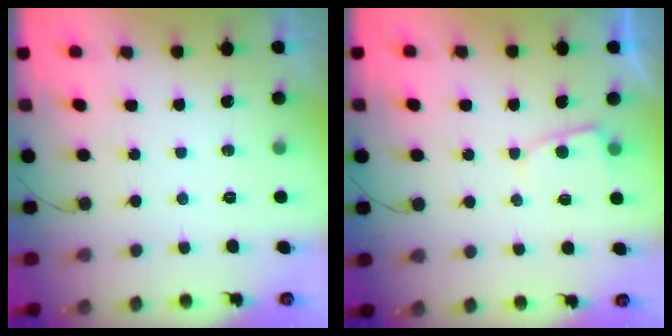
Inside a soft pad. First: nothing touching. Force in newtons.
{"total": 2.6, "press": 2.6, "slide": 0.2}